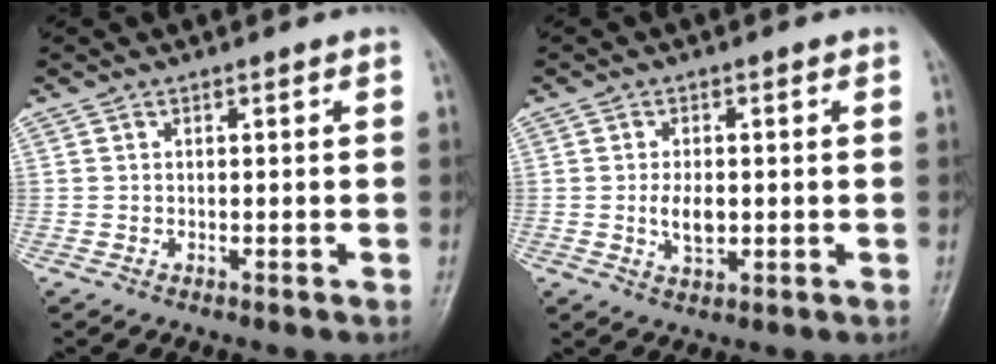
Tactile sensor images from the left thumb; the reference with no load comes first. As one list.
[{"total": 4.3, "force": [-0.3, 2.5, 3.5], "torque": [-0.061, -0.005, -0.004]}]